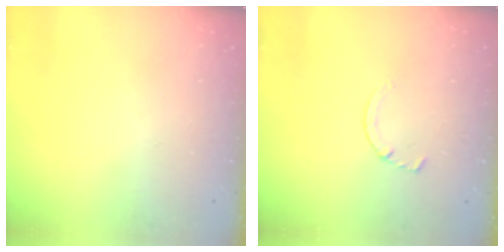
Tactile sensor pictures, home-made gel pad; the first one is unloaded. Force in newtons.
{"total": 2.9, "press": 2.9, "slide": 0.4}